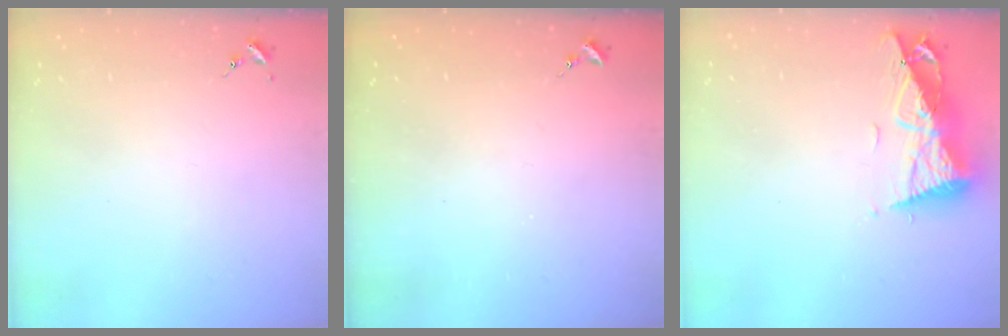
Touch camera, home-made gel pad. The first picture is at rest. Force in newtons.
{"total": 0.0}
{"total": 10.4, "press": 10.3, "slide": 1.4}